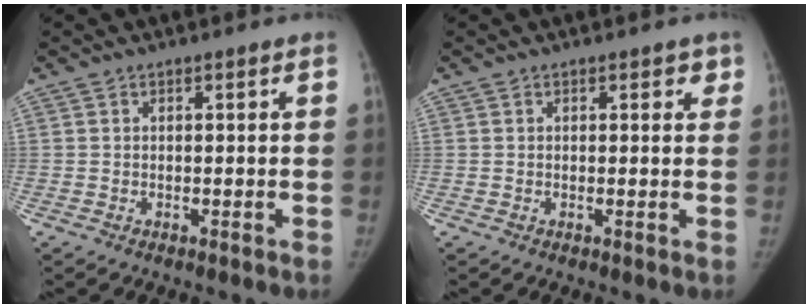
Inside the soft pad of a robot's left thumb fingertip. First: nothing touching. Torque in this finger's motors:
{"motor_torque": [-0.39, -0.08, 0.46, 0.09, 0.07]}